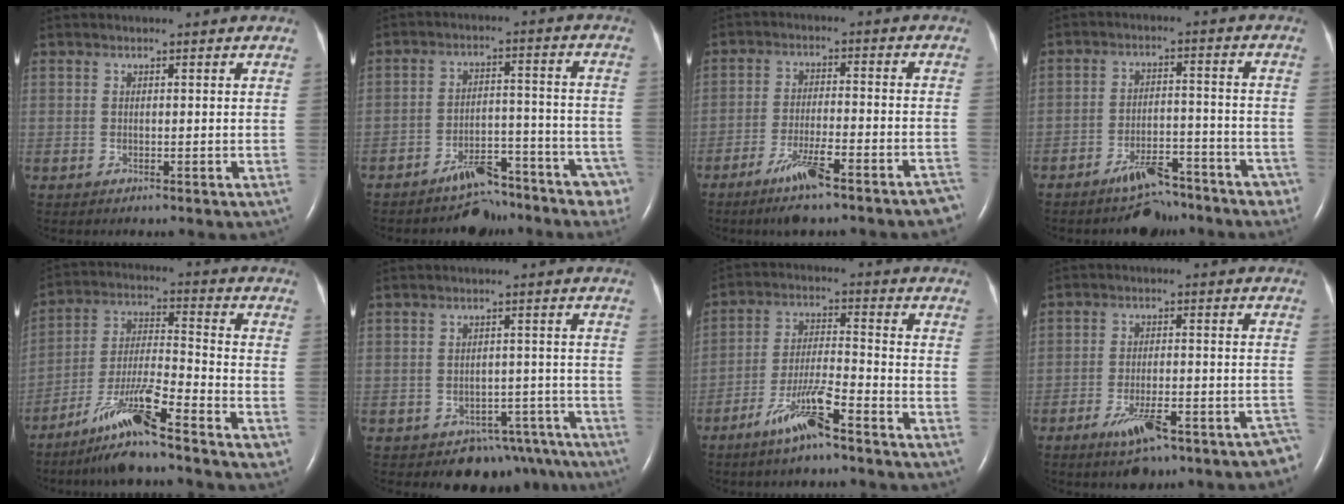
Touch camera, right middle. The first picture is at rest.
{"total": 8.8, "force": [-7.4, 3.7, 2.9], "torque": [-0.015, 0.050, -0.112]}
{"total": 10.4, "force": [-7.8, 1.2, 6.8], "torque": [-0.093, 0.002, -0.126]}
{"total": 8.7, "force": [-7.2, 3.4, 3.7], "torque": [-0.042, 0.018, -0.110]}
{"total": 11.6, "force": [-8.3, 0.2, 8.0], "torque": [-0.155, -0.017, -0.153]}
{"total": 9.1, "force": [-7.1, 5.5, 1.3], "torque": [0.007, 0.028, -0.080]}
{"total": 8.7, "force": [-6.0, 0.8, 6.3], "torque": [-0.130, -0.010, -0.114]}
{"total": 10.9, "force": [-8.2, 3.0, 6.5], "torque": [-0.071, 0.028, -0.123]}